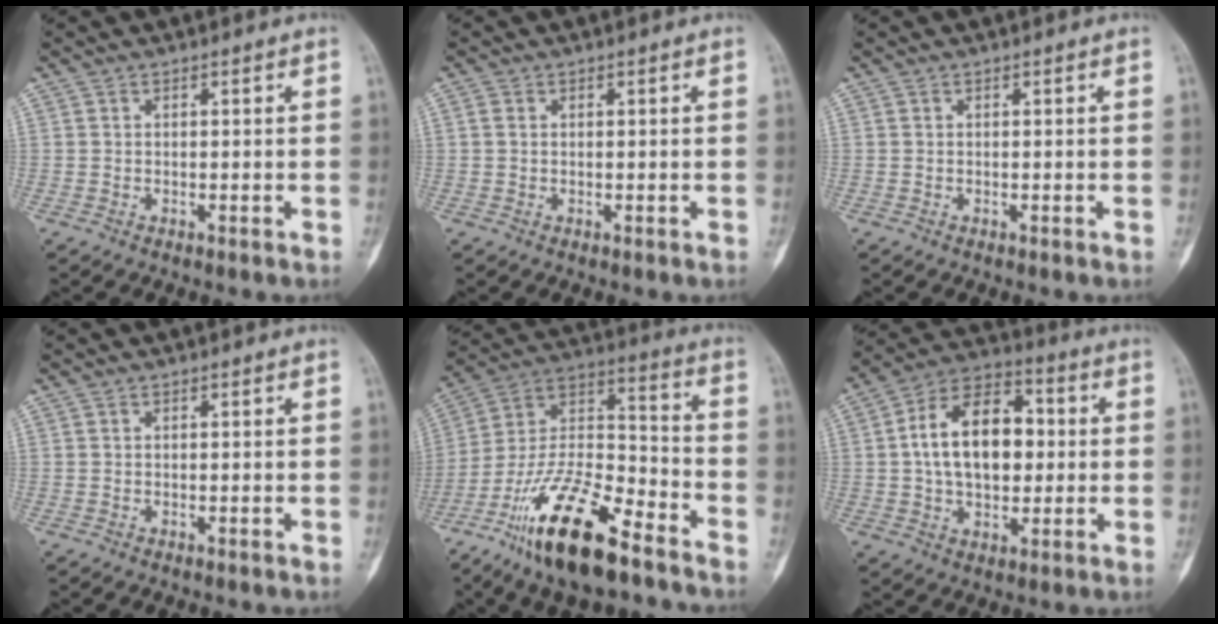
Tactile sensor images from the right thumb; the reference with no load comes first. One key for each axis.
{"total": 1.0, "fx": 0.2, "fy": 0.7, "fz": 0.7, "tx": -0.017, "ty": 0.002, "tz": 0.006}
{"total": 0.0}
{"total": 0.0}
{"total": 21.2, "fx": -13.8, "fy": 6.9, "fz": 14.6, "tx": -0.279, "ty": 0.071, "tz": -0.251}
{"total": 16.8, "fx": 1.3, "fy": 10.5, "fz": 13.0, "tx": -0.193, "ty": 0.024, "tz": 0.016}